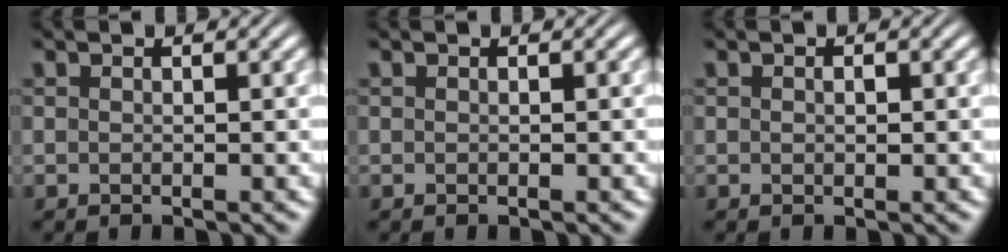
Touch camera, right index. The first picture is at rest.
{"total": 0.0}
{"total": 0.8, "force": [0.1, 0.5, 0.6], "torque": [-0.013, -0.007, 0.005]}